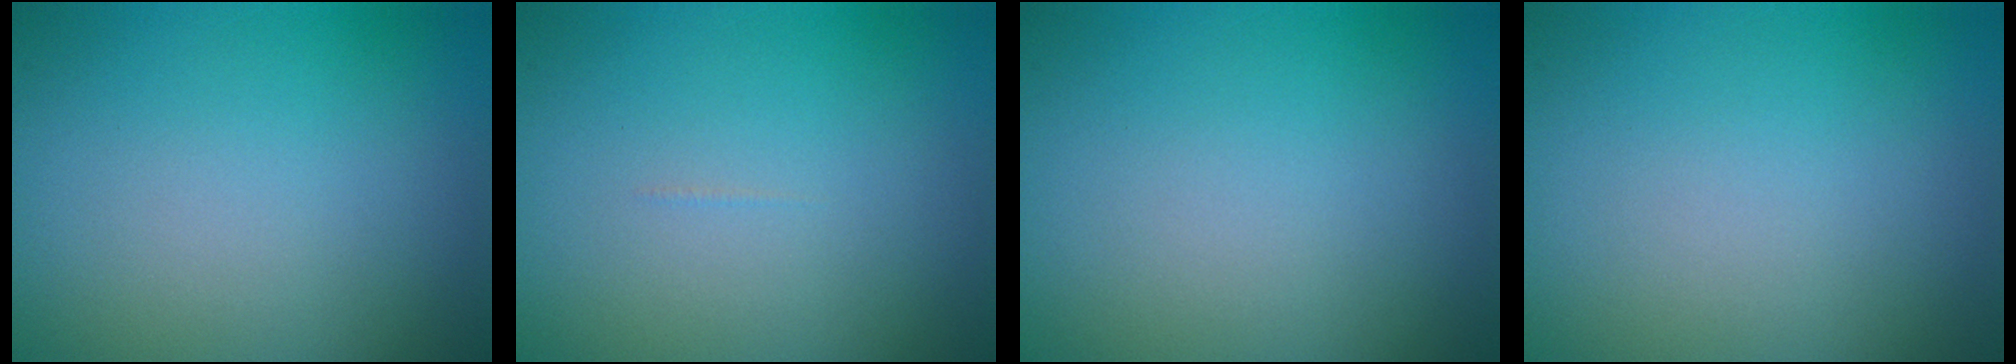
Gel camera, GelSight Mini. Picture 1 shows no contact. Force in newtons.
{"total": 0.0}
{"total": 0.0}
{"total": 0.0}